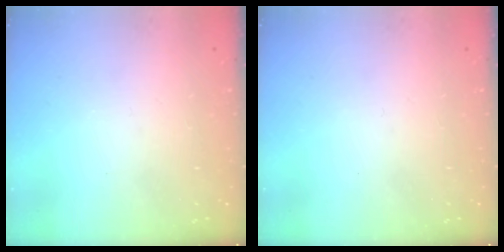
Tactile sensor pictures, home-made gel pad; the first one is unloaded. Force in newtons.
{"total": 0.0}